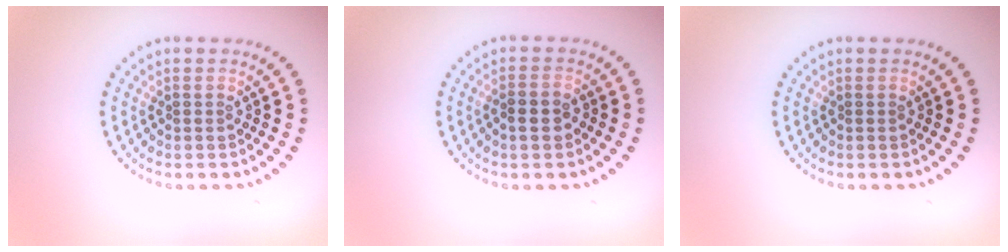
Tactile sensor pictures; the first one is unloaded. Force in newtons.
{"total": 1.5, "press": 1.5, "slide": 0.4}
{"total": 0.0}